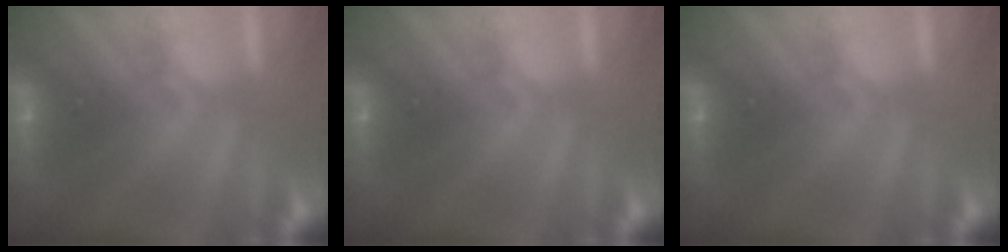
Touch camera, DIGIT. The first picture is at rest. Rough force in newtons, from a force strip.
{"total": 0.0}
{"total": 0.0}